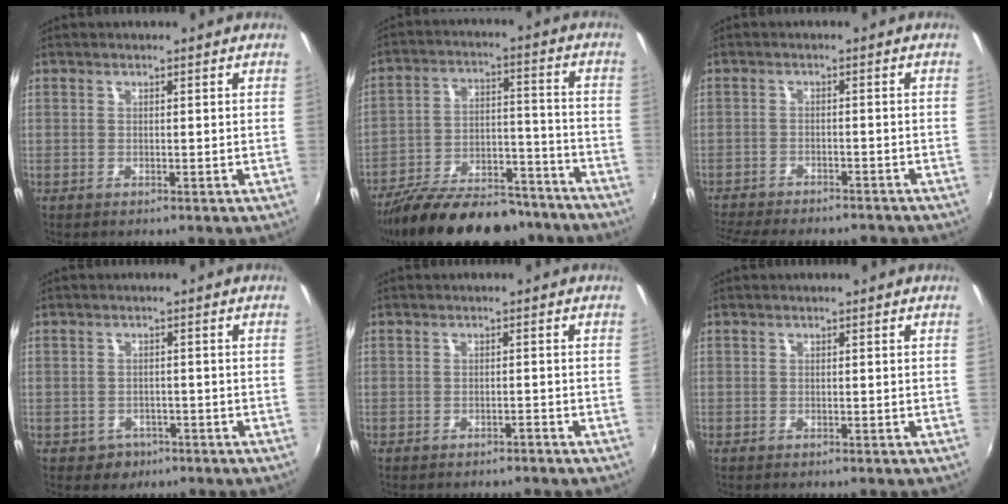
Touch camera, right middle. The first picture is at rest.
{"total": 23.9, "force": [-19.5, 8.5, 11.0], "torque": [-0.200, 0.000, -0.277]}
{"total": 14.0, "force": [-12.3, 3.4, 5.8], "torque": [-0.132, -0.027, -0.180]}
{"total": 3.6, "force": [-1.8, 3.0, 0.7], "torque": [-0.025, 0.000, -0.022]}
{"total": 1.4, "force": [-1.3, 0.3, 0.3], "torque": [-0.008, -0.002, -0.018]}
{"total": 0.0}